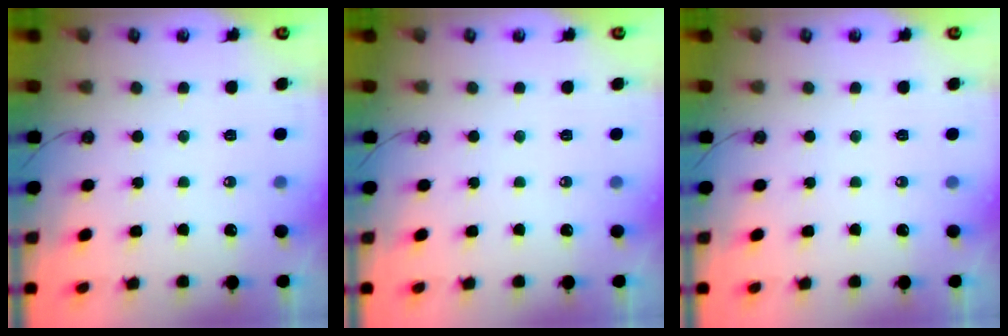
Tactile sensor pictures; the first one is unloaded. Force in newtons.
{"total": 0.0}
{"total": 0.0}